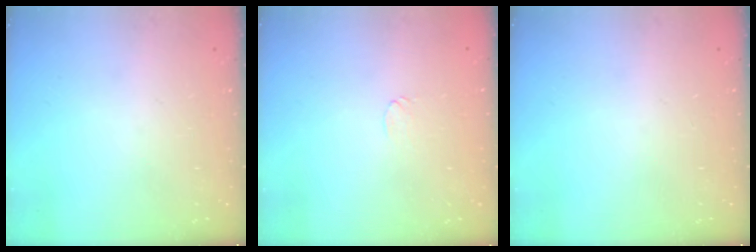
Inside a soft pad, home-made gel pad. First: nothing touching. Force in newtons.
{"total": 4.1, "press": 4.1, "slide": 0.4}
{"total": 0.0}